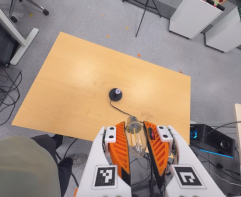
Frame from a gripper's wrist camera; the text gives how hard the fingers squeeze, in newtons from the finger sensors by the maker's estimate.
{"total": 19.4, "left": 20.7, "right": 18.1}